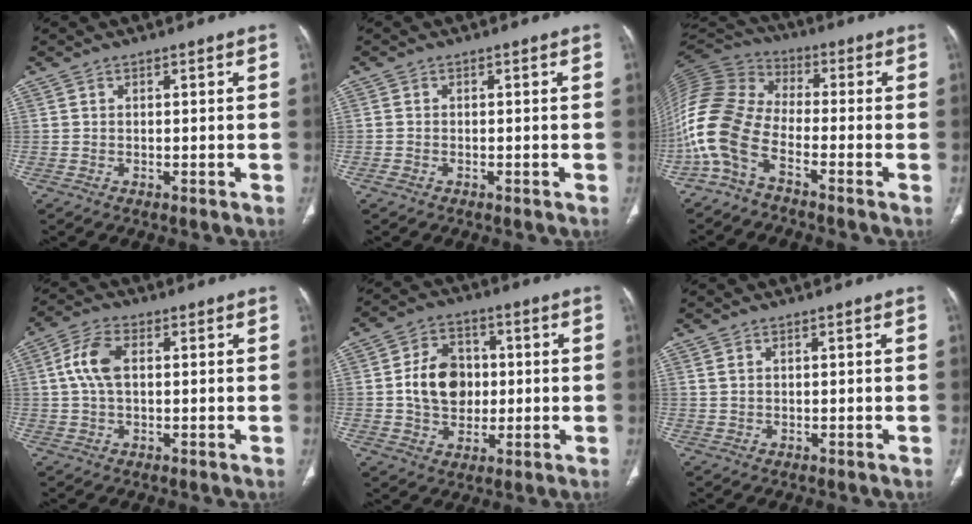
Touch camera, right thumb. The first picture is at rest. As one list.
[{"total": 0.7, "force": [-0.5, 0.5, 0.3], "torque": [-0.015, 0.002, -0.009]}, {"total": 14.8, "force": [-6.3, 7.6, 11.0], "torque": [-0.248, 0.057, -0.139]}, {"total": 6.7, "force": [1.0, 3.7, 5.5], "torque": [-0.125, 0.016, 0.018]}, {"total": 11.1, "force": [0.3, 8.6, 7.0], "torque": [-0.091, 0.012, 0.005]}, {"total": 0.8, "force": [0.6, 0.3, 0.6], "torque": [-0.014, 0.008, 0.016]}]